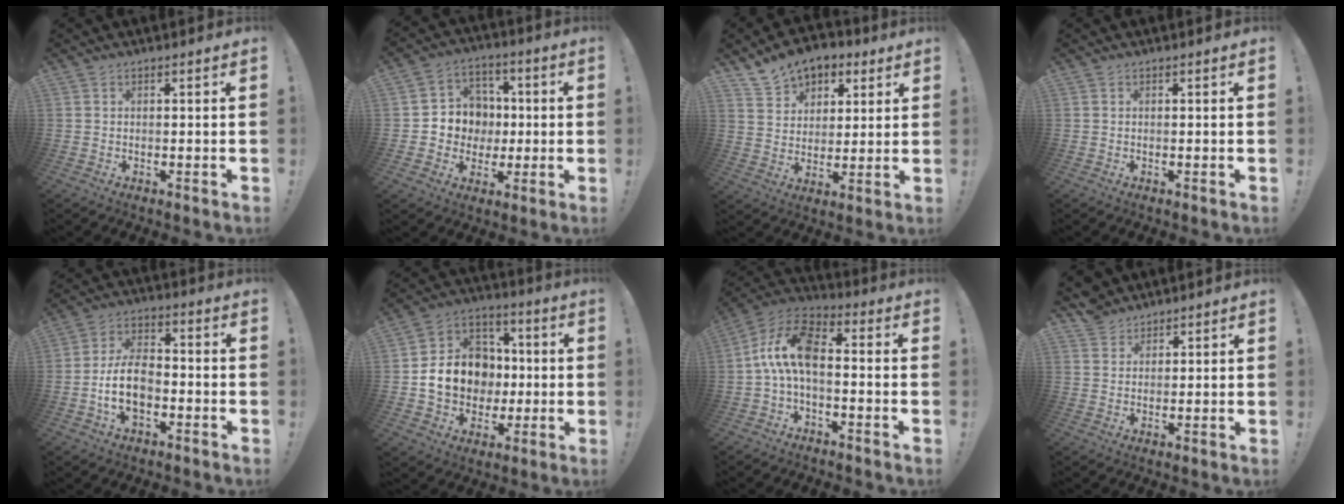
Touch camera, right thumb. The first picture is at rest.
{"total": 9.6, "force": [-1.2, 9.3, 2.1], "torque": [-0.025, 0.013, -0.010]}
{"total": 11.0, "force": [7.3, 7.5, 3.3], "torque": [-0.055, -0.046, 0.141]}
{"total": 0.0}
{"total": 11.2, "force": [-3.6, 6.7, 8.2], "torque": [-0.161, 0.012, -0.064]}
{"total": 15.4, "force": [-1.1, 13.2, 7.9], "torque": [-0.125, 0.020, -0.006]}
{"total": 12.1, "force": [-0.4, 6.3, 10.3], "torque": [-0.203, 0.015, -0.005]}
{"total": 5.3, "force": [4.4, 2.8, 0.5], "torque": [-0.002, -0.028, 0.085]}